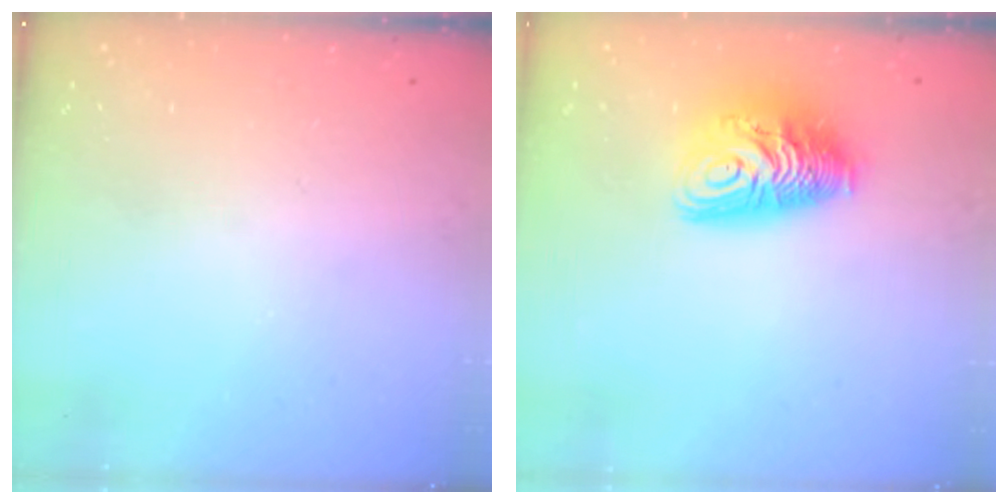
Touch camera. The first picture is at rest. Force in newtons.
{"total": 12.6, "press": 12.6, "slide": 1.3}